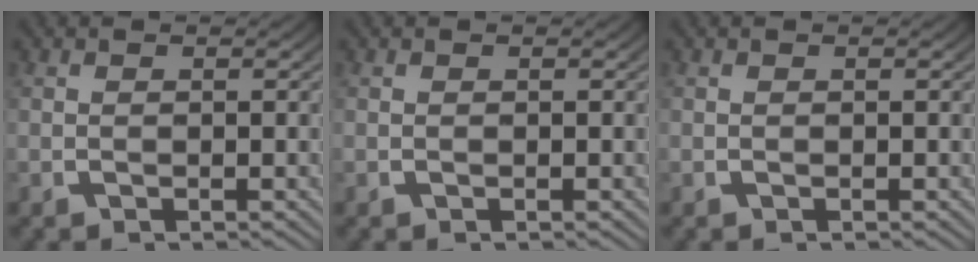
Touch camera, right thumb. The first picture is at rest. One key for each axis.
{"total": 0.0}
{"total": 0.0}